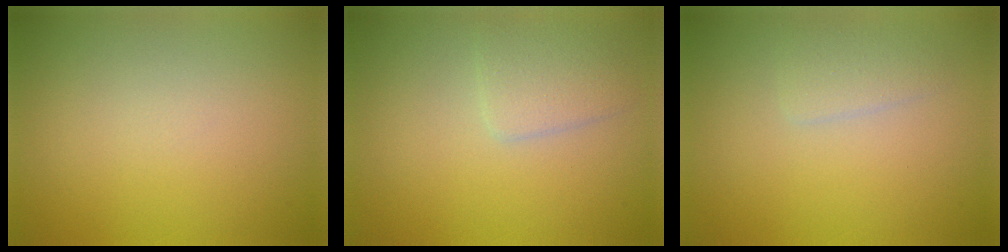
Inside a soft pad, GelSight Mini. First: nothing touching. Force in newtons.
{"total": 2.5, "press": 2.5, "slide": 0.1}
{"total": 1.6, "press": 1.6, "slide": 0.0}